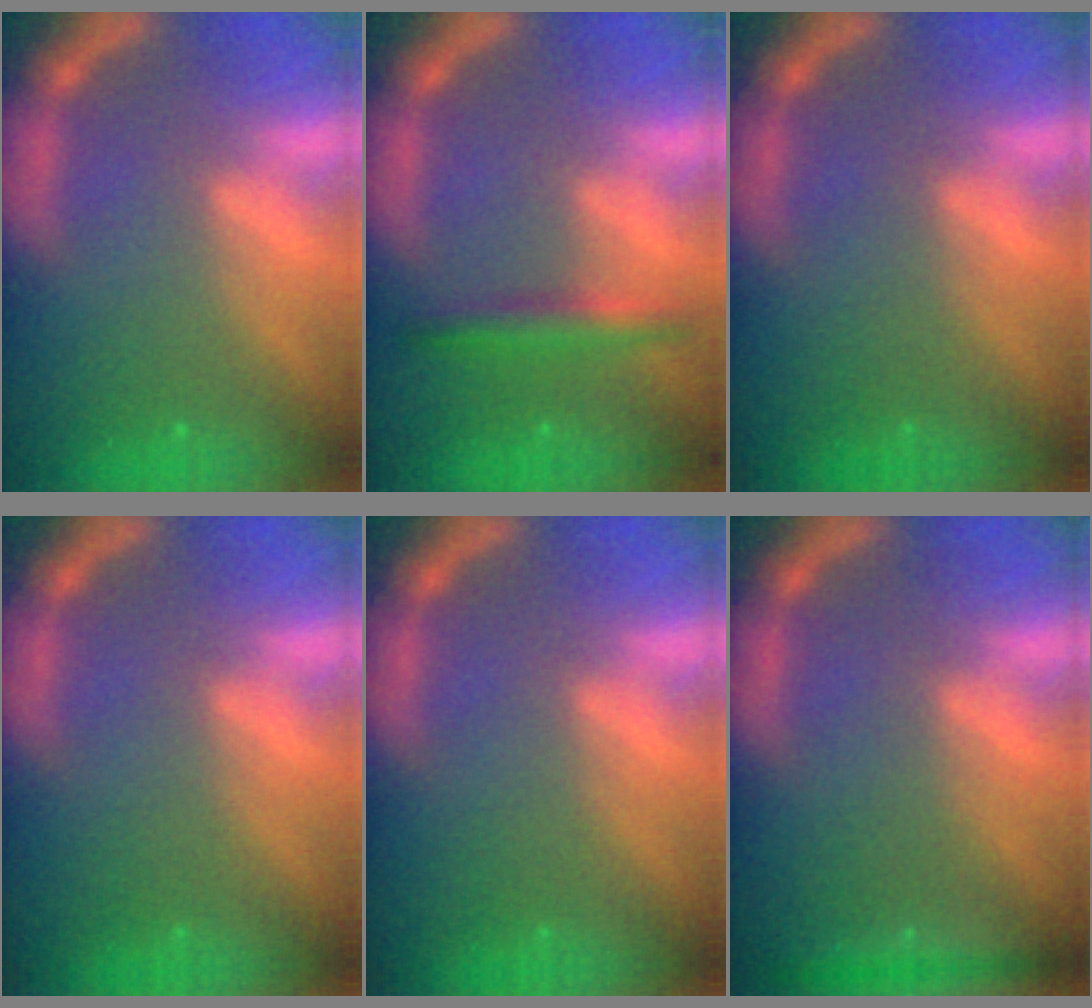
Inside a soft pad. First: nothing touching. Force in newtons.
{"total": 3.0}
{"total": 0.0}
{"total": 0.0}
{"total": 0.0}
{"total": 2.4}